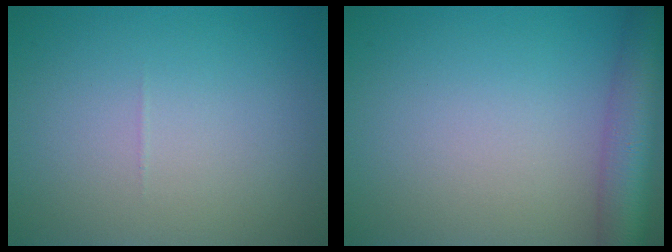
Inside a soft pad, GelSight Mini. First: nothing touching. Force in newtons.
{"total": 6.1, "press": 6.1, "slide": 0.3}